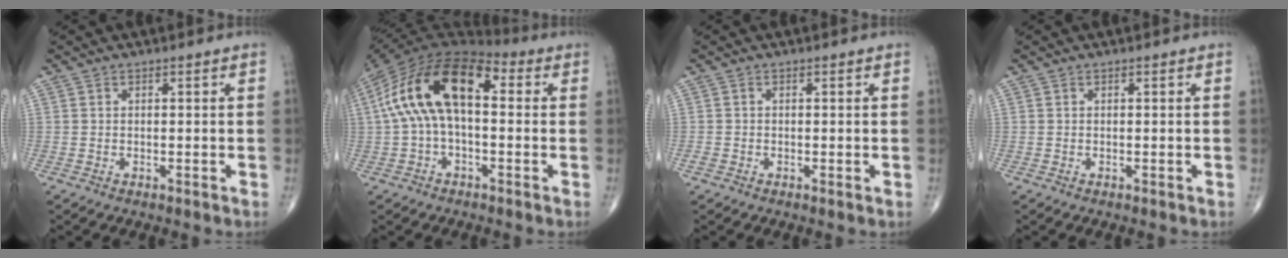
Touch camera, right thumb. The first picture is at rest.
{"total": 17.4, "force": [2.2, 9.0, 14.7], "torque": [-0.273, 0.049, 0.026]}
{"total": 1.1, "force": [-0.4, 0.6, 0.8], "torque": [-0.015, -0.003, -0.011]}
{"total": 0.0}